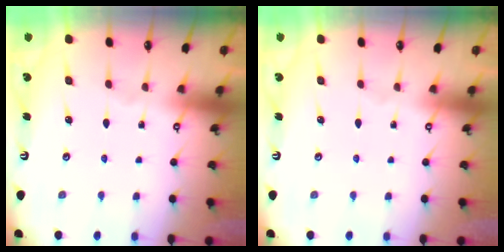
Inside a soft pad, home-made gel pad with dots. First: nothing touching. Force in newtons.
{"total": 0.0}